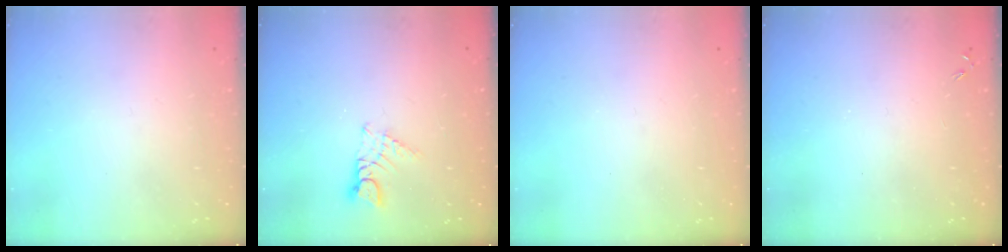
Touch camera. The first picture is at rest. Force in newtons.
{"total": 3.2, "press": 3.2, "slide": 0.1}
{"total": 0.0}
{"total": 0.0}